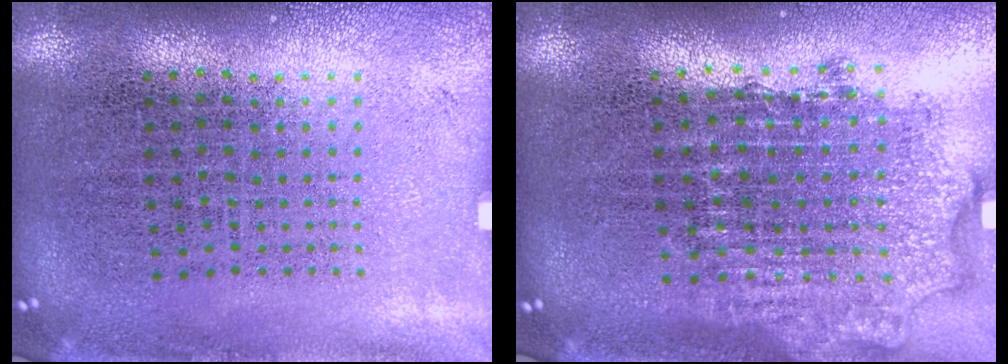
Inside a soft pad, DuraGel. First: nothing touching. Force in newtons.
{"total": 1.7, "press": 1.4, "slide": 1.0}